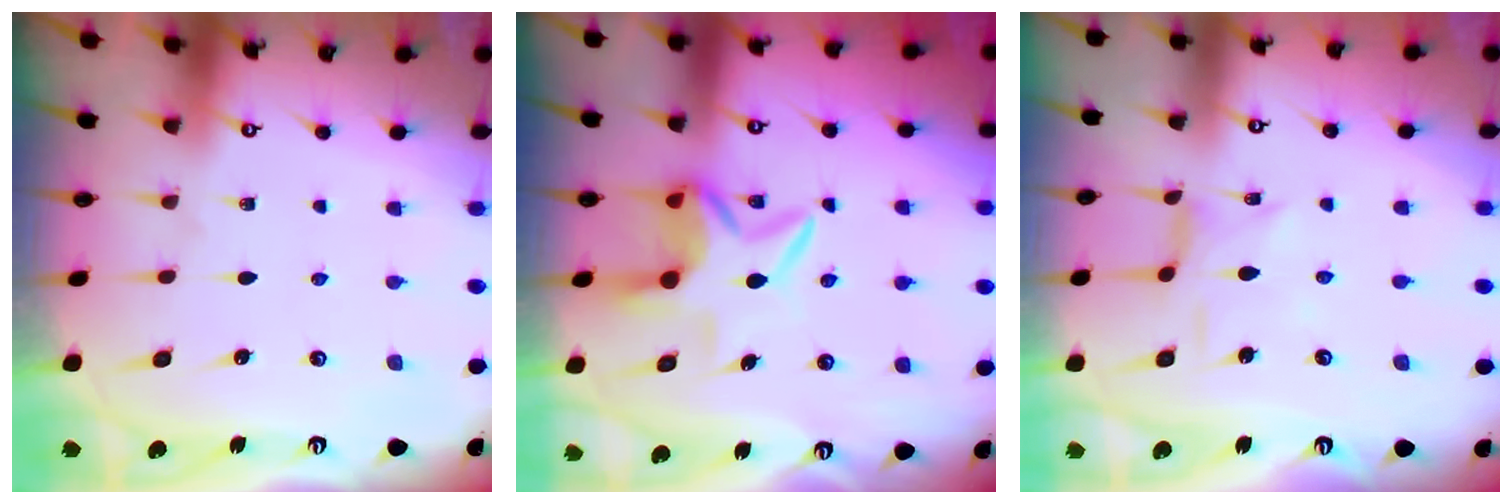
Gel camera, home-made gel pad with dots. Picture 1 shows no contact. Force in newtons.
{"total": 6.5, "press": 6.4, "slide": 0.8}
{"total": 2.2, "press": 2.2, "slide": 0.3}